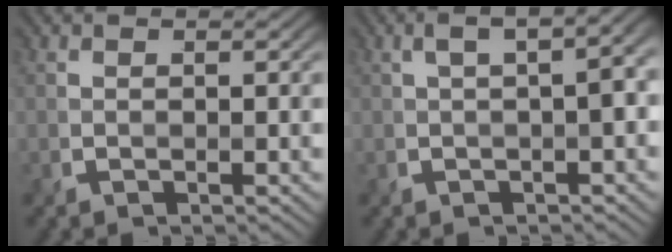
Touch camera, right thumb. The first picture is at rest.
{"total": 4.5, "force": [0.5, 1.5, 4.2], "torque": [-0.056, 0.021, 0.006]}